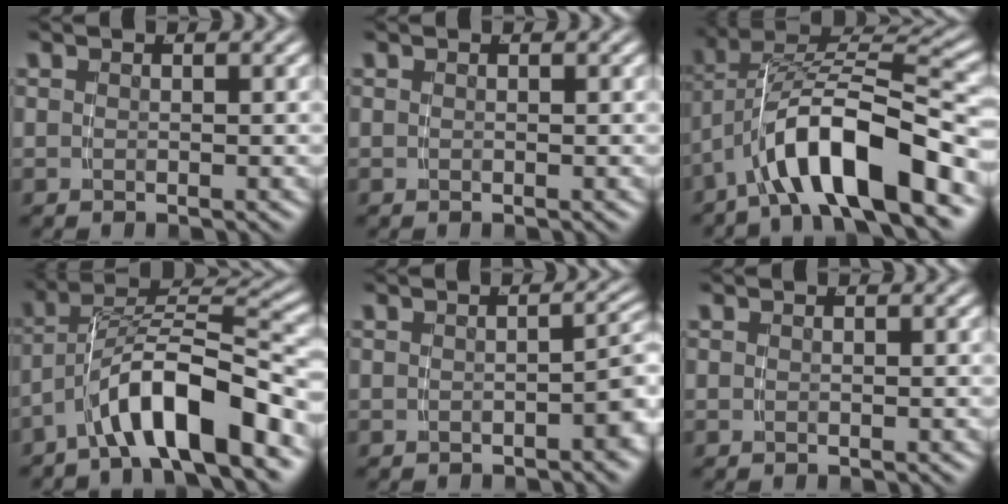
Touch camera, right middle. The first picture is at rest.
{"total": 0.0}
{"total": 9.1, "force": [-2.2, 4.8, 7.4], "torque": [-0.144, -0.007, -0.032]}
{"total": 7.2, "force": [-3.3, 2.8, 5.7], "torque": [-0.094, 0.005, -0.053]}
{"total": 2.7, "force": [-1.3, 1.1, 2.1], "torque": [-0.017, 0.002, -0.021]}
{"total": 0.0}